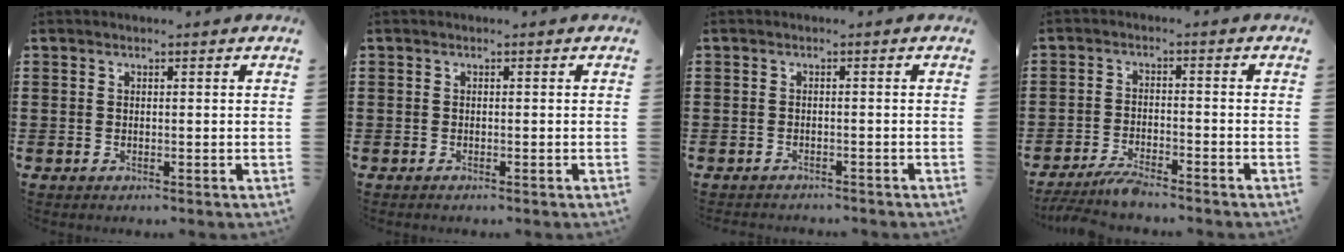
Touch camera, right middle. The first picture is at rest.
{"total": 0.0}
{"total": 1.0, "force": [-1.0, 0.0, -0.1], "torque": [-0.001, 0.000, -0.022]}
{"total": 3.7, "force": [-3.4, 0.1, 1.5], "torque": [-0.041, -0.008, -0.070]}